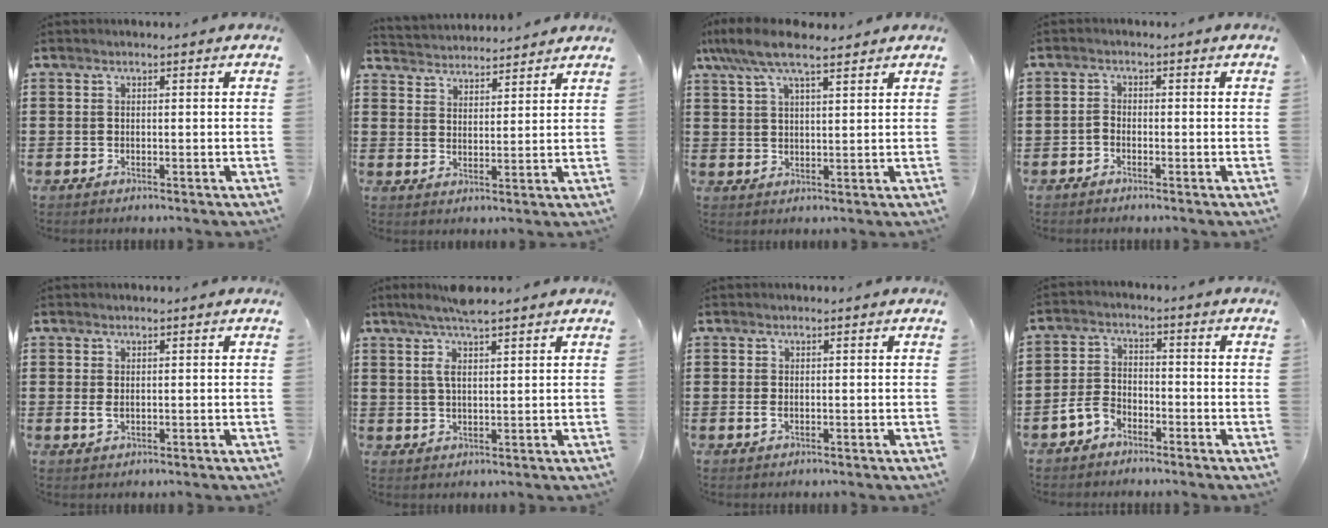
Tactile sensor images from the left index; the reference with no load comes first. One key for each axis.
{"total": 3.4, "fx": 3.4, "fy": 0.2, "fz": -0.6, "tx": -0.002, "ty": -0.018, "tz": 0.061}
{"total": 7.5, "fx": 5.5, "fy": 2.1, "fz": 4.6, "tx": -0.105, "ty": -0.002, "tz": 0.099}
{"total": 1.3, "fx": -1.1, "fy": 0.4, "fz": 0.4, "tx": -0.012, "ty": 0.004, "tz": -0.024}
{"total": 1.3, "fx": 0.0, "fy": 0.6, "fz": 1.2, "tx": -0.032, "ty": 0.001, "tz": -0.003}
{"total": 5.3, "fx": 3.4, "fy": 0.8, "fz": 3.9, "tx": -0.085, "ty": -0.002, "tz": 0.059}
{"total": 0.7, "fx": -0.1, "fy": 0.2, "fz": 0.7, "tx": -0.016, "ty": -0.001, "tz": -0.002}
{"total": 3.9, "fx": -3.0, "fy": 2.0, "fz": 1.5, "tx": -0.050, "ty": 0.002, "tz": -0.065}